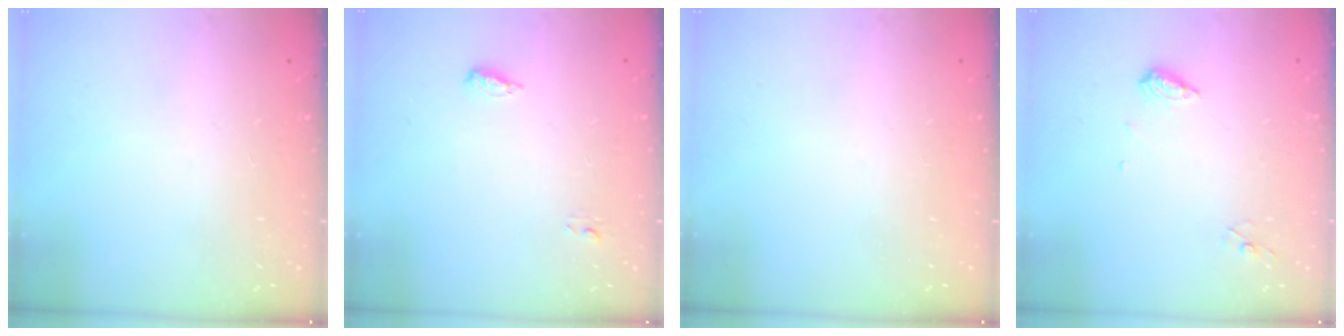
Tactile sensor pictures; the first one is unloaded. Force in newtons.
{"total": 4.9, "press": 4.6, "slide": 1.5}
{"total": 0.0}
{"total": 6.3, "press": 6.2, "slide": 0.6}